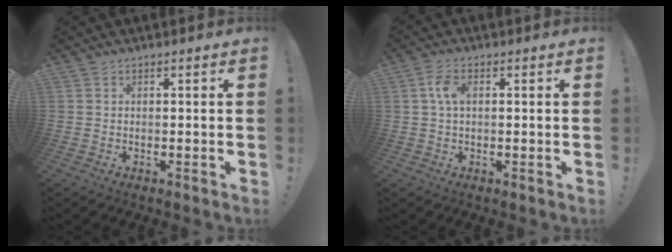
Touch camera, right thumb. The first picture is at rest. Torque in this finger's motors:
{"motor_torque": [-0.05, 0.10, 0.60, -0.29, 0.02]}